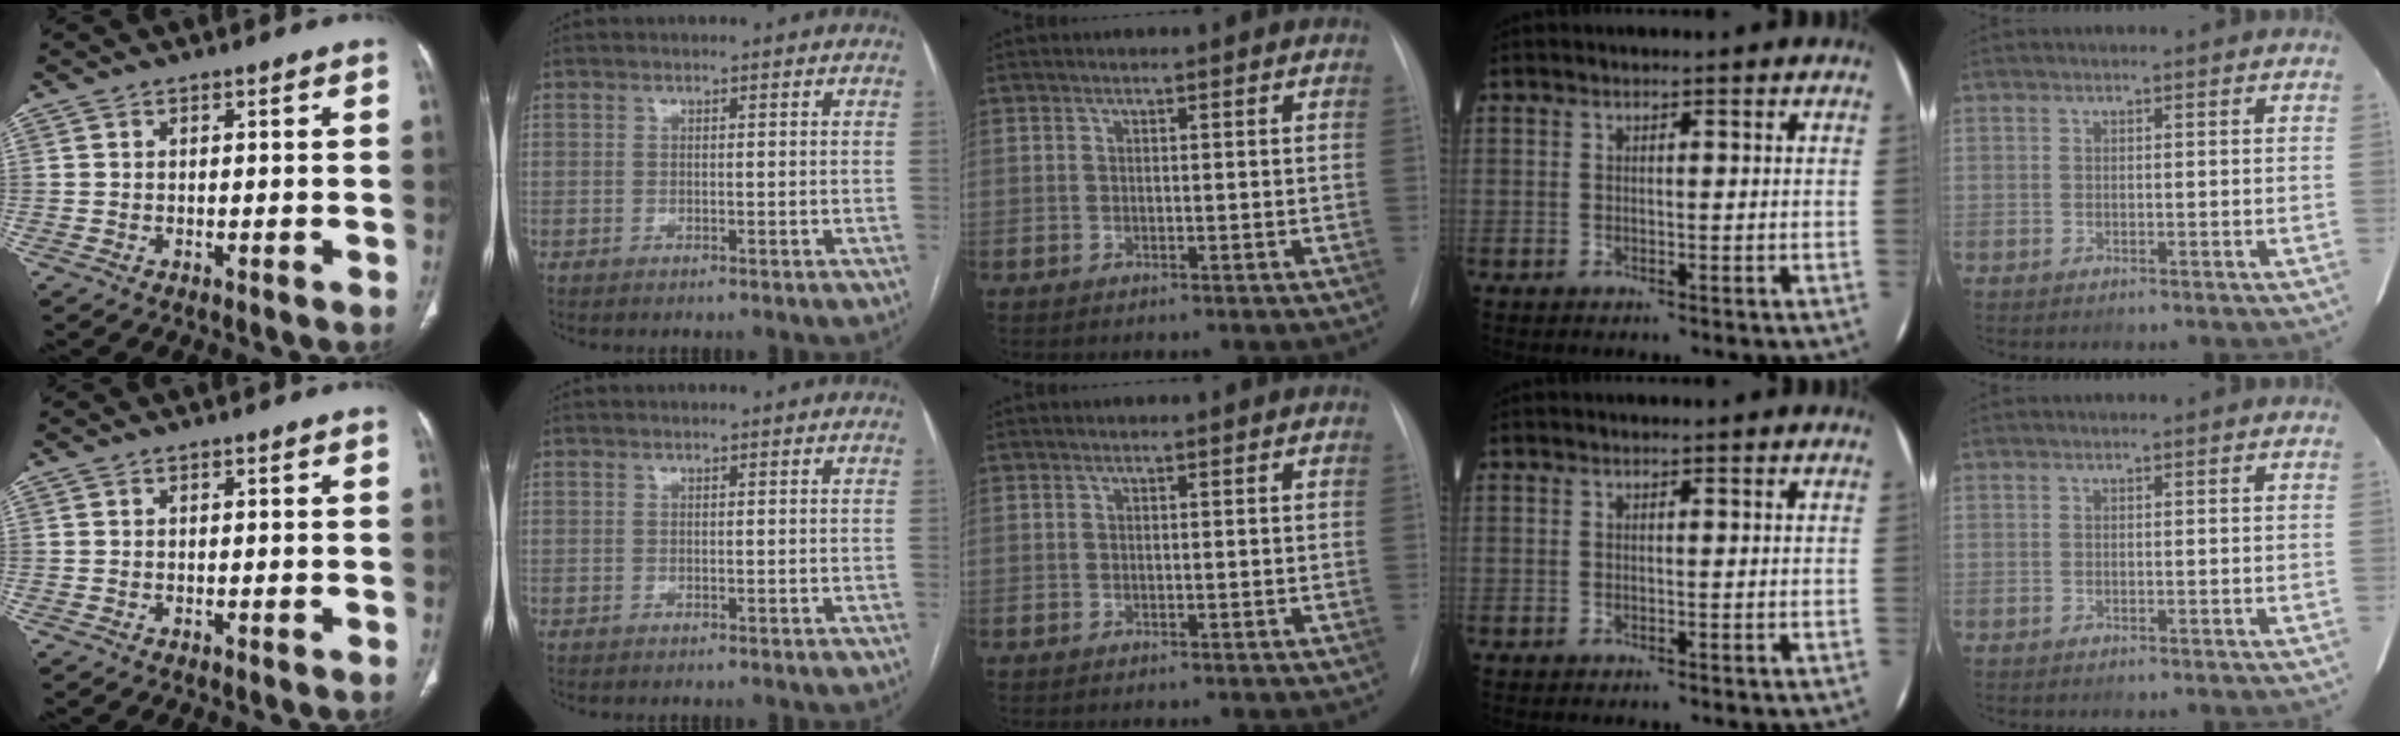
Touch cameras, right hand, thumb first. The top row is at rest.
{}